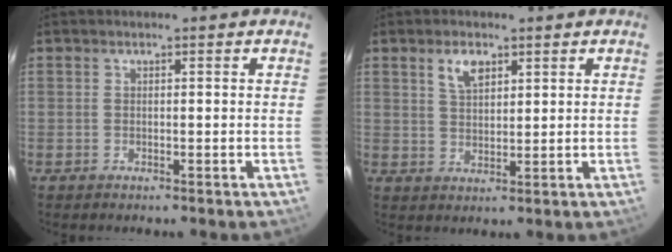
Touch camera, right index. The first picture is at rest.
{"total": 4.7, "force": [2.6, 2.4, 3.1], "torque": [-0.054, 0.008, 0.049]}